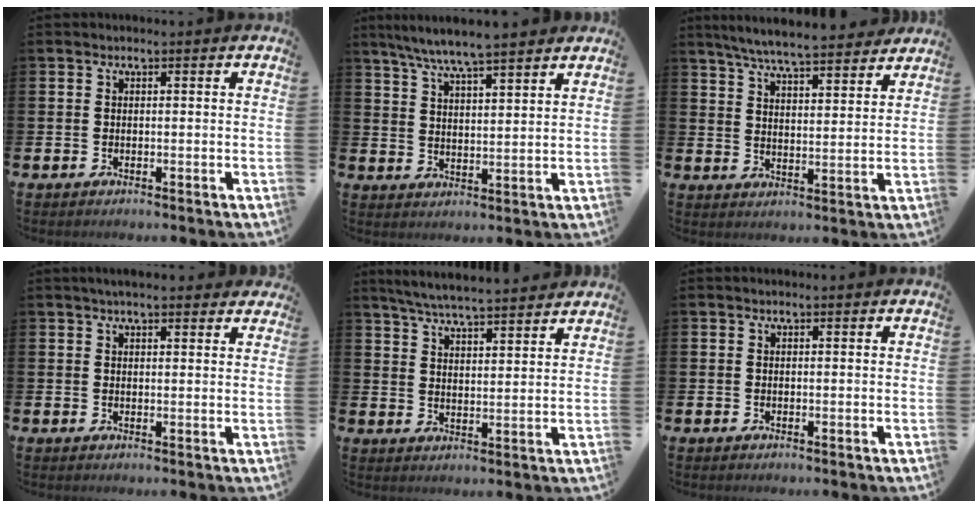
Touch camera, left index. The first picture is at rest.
{"total": 6.7, "force": [6.4, 0.0, 2.2], "torque": [-0.068, -0.029, 0.115]}
{"total": 6.9, "force": [6.6, 0.4, 1.9], "torque": [-0.055, -0.043, 0.115]}
{"total": 2.7, "force": [2.5, 0.5, 1.0], "torque": [-0.015, -0.009, 0.044]}
{"total": 5.9, "force": [5.7, 0.0, 1.3], "torque": [-0.049, -0.032, 0.103]}
{"total": 0.0}